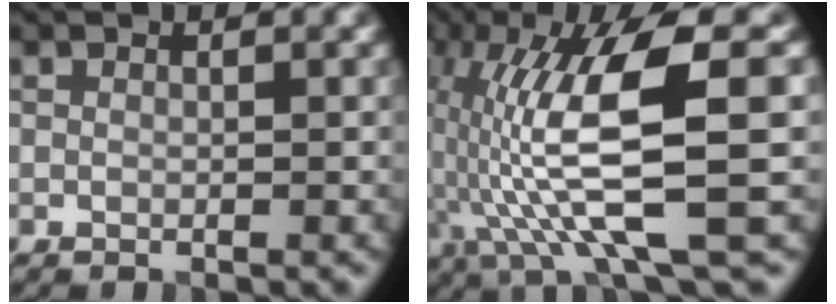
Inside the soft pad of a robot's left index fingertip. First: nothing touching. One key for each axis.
{"total": 12.3, "fx": -1.8, "fy": 2.3, "fz": 11.9, "tx": -0.225, "ty": 0.016, "tz": -0.028}